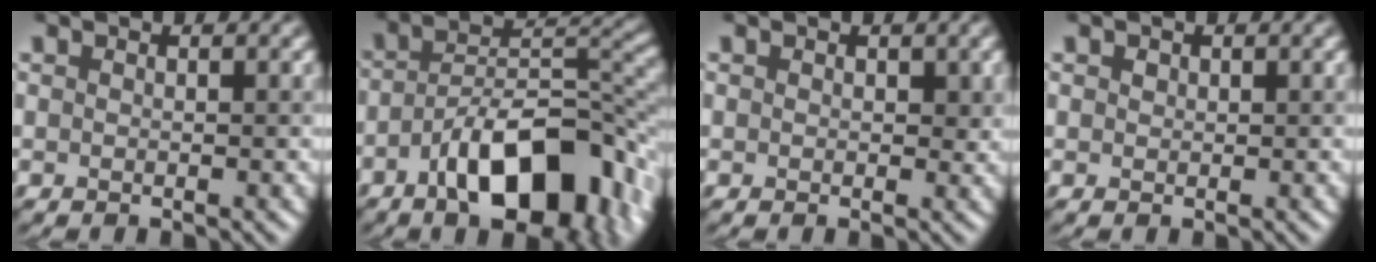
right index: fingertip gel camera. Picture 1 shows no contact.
{"total": 11.4, "force": [-5.2, 4.5, 9.1], "torque": [-0.137, 0.012, -0.096]}
{"total": 1.0, "force": [0.3, 0.8, 0.6], "torque": [-0.005, -0.003, 0.003]}
{"total": 0.6, "force": [0.3, 0.4, 0.2], "torque": [-0.003, -0.001, 0.005]}